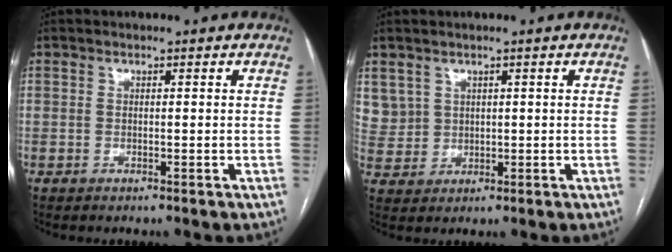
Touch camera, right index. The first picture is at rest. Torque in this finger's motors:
{"motor_torque": [0.24, 0.22, 0.02, 0.03]}